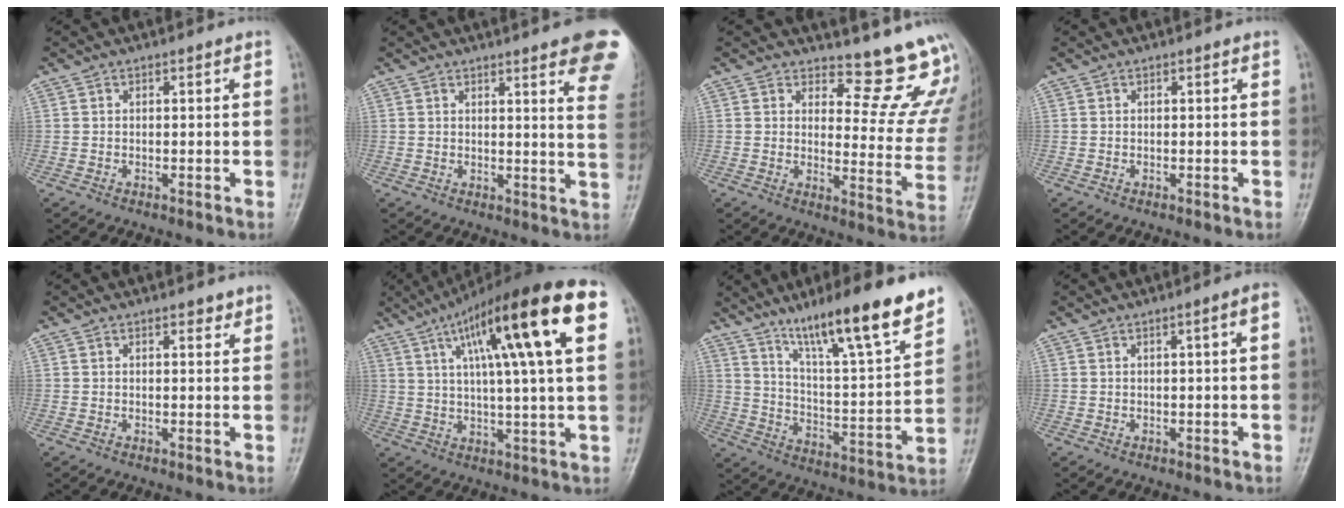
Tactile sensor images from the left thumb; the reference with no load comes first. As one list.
[{"total": 14.1, "force": [8.7, 2.5, 10.8], "torque": [-0.112, -0.034, 0.086]}, {"total": 12.7, "force": [12.3, 2.6, 1.9], "torque": [0.012, -0.153, 0.131]}, {"total": 0.0}, {"total": 1.9, "force": [1.3, 0.8, 1.0], "torque": [-0.006, -0.006, 0.016]}, {"total": 23.5, "force": [8.8, 4.4, 21.3], "torque": [-0.329, 0.017, 0.132]}, {"total": 19.4, "force": [13.7, 2.2, 13.6], "torque": [-0.195, -0.069, 0.228]}, {"total": 2.8, "force": [0.5, 0.3, 2.7], "torque": [-0.043, 0.011, 0.008]}]